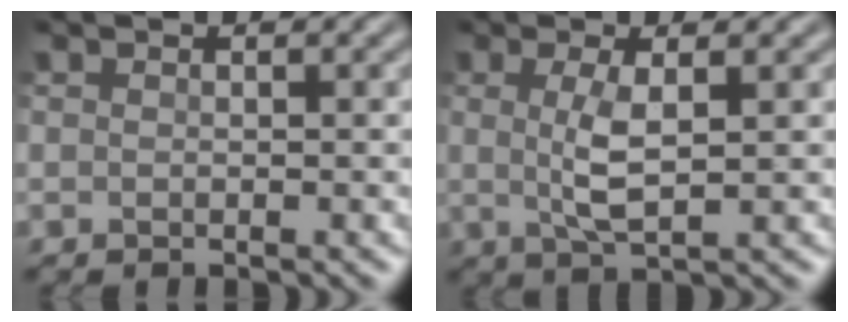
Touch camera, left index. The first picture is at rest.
{"total": 2.9, "force": [0.3, 0.4, 2.9], "torque": [-0.067, -0.001, 0.009]}